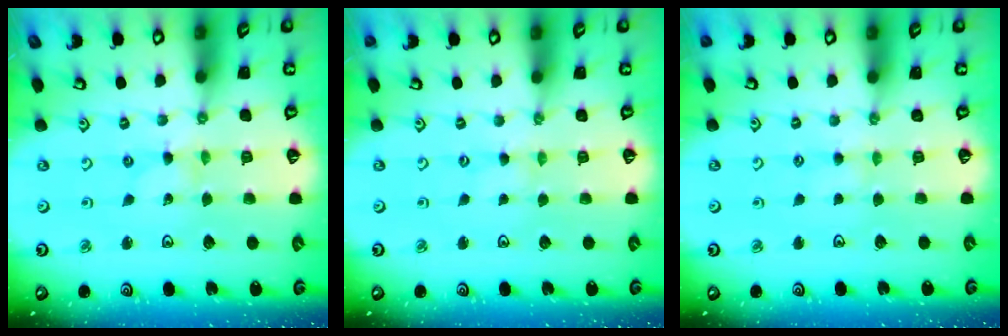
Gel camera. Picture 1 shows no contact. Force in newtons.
{"total": 0.0}
{"total": 2.2, "press": 2.2, "slide": 0.3}